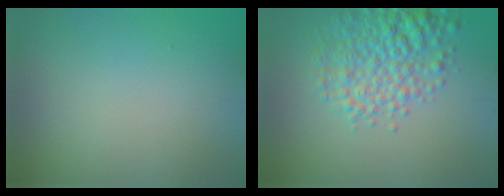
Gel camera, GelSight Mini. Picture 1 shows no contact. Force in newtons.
{"total": 5.6, "press": 5.6, "slide": 0.2}